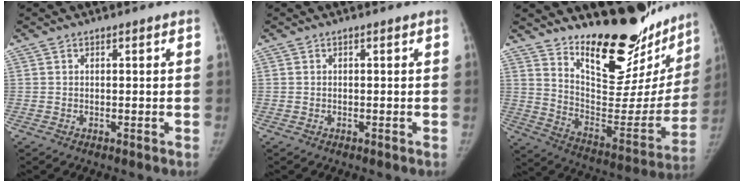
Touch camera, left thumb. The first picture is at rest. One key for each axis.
{"total": 0.0}
{"total": 27.4, "fx": 22.1, "fy": 9.8, "fz": 13.0, "tx": -0.146, "ty": -0.154, "tz": 0.322}